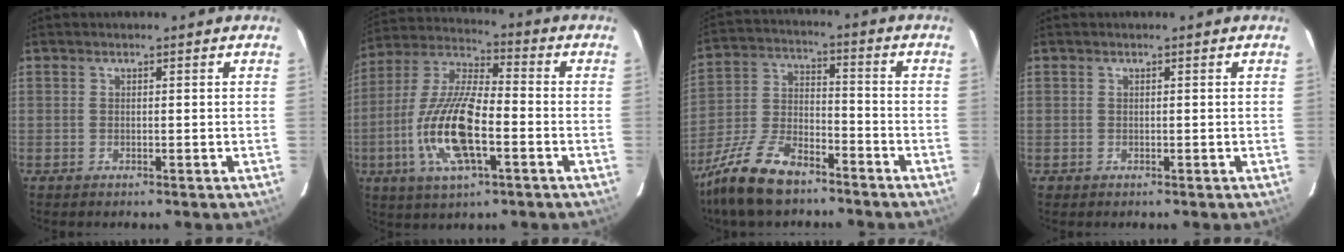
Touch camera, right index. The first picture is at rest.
{"total": 16.6, "force": [-5.0, 5.4, 14.9], "torque": [-0.311, -0.008, -0.099]}
{"total": 15.8, "force": [-11.7, 6.1, 8.7], "torque": [-0.201, -0.017, -0.220]}
{"total": 0.9, "force": [-0.1, 0.9, -0.1], "torque": [0.002, 0.002, 0.000]}